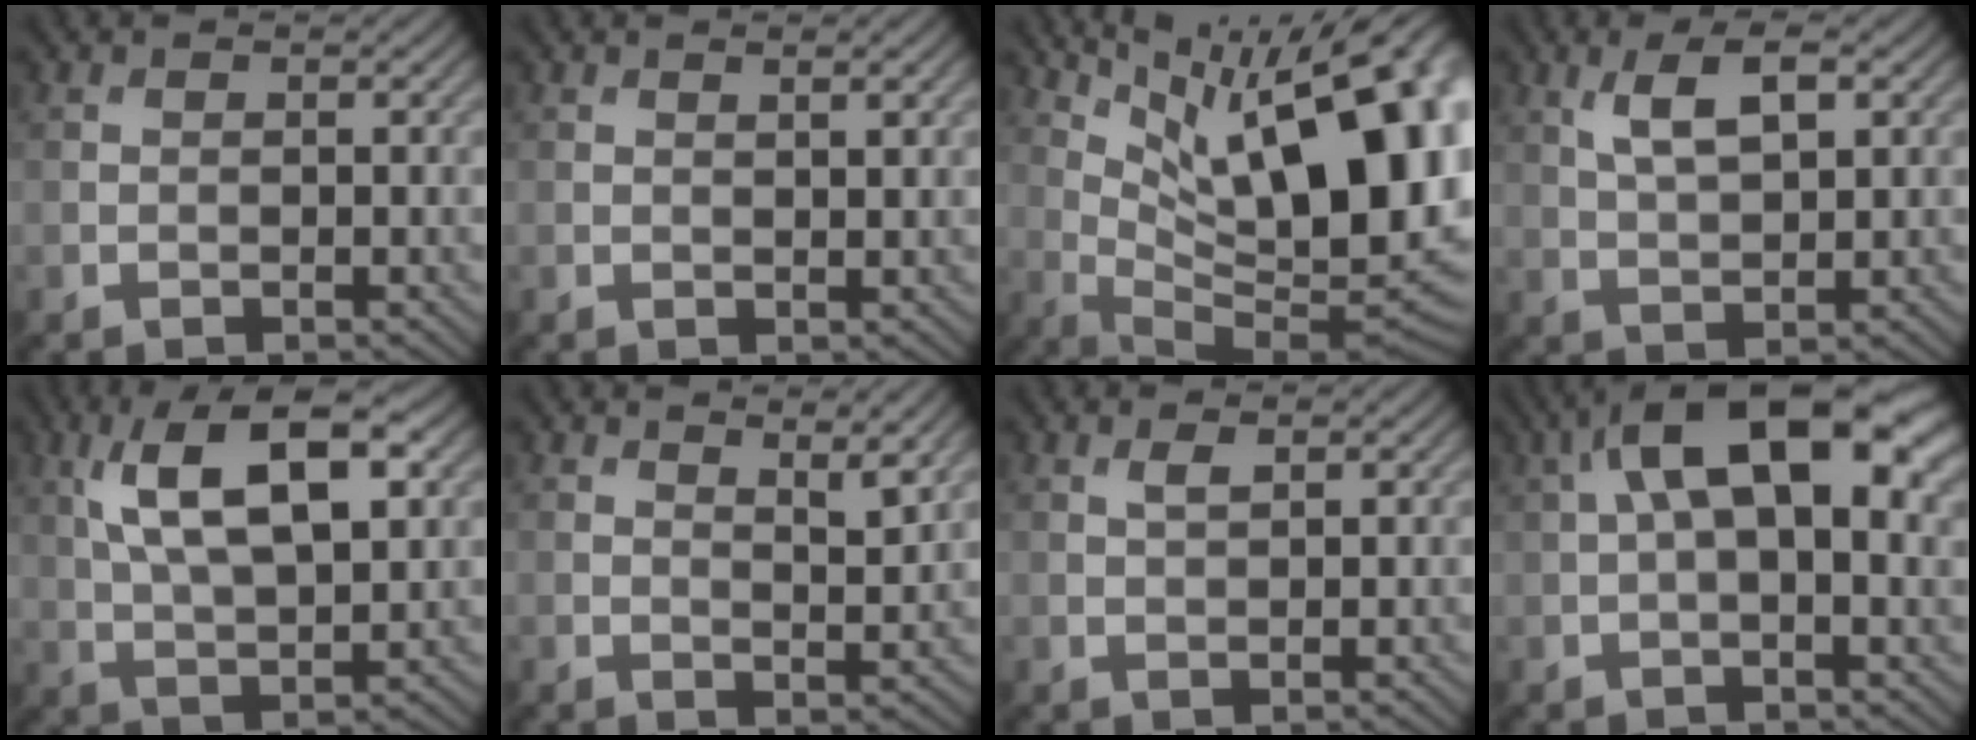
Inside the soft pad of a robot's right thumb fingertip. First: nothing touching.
{"total": 1.2, "force": [0.8, 0.1, 1.0], "torque": [-0.017, 0.001, 0.015]}
{"total": 20.2, "force": [7.3, 7.2, 17.4], "torque": [-0.240, 0.040, 0.132]}
{"total": 5.5, "force": [2.4, 2.1, 4.5], "torque": [-0.091, 0.002, 0.046]}
{"total": 12.3, "force": [4.5, 5.0, 10.3], "torque": [-0.189, 0.007, 0.078]}
{"total": 3.6, "force": [2.4, 0.7, 2.6], "torque": [-0.044, -0.003, 0.047]}
{"total": 1.2, "force": [0.7, 0.4, 0.9], "torque": [-0.022, 0.000, 0.016]}
{"total": 13.7, "force": [3.9, 6.0, 11.6], "torque": [-0.191, 0.016, 0.062]}